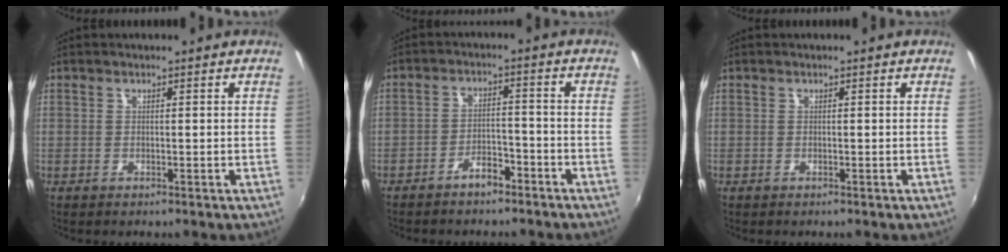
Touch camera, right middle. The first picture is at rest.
{"total": 4.5, "force": [-3.7, 1.7, 2.0], "torque": [-0.049, 0.015, -0.052]}
{"total": 0.0}